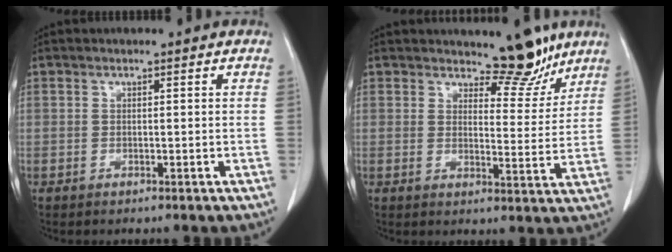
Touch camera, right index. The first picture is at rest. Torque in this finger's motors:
{"motor_torque": [-0.22, 0.55, 0.04, 0.00]}